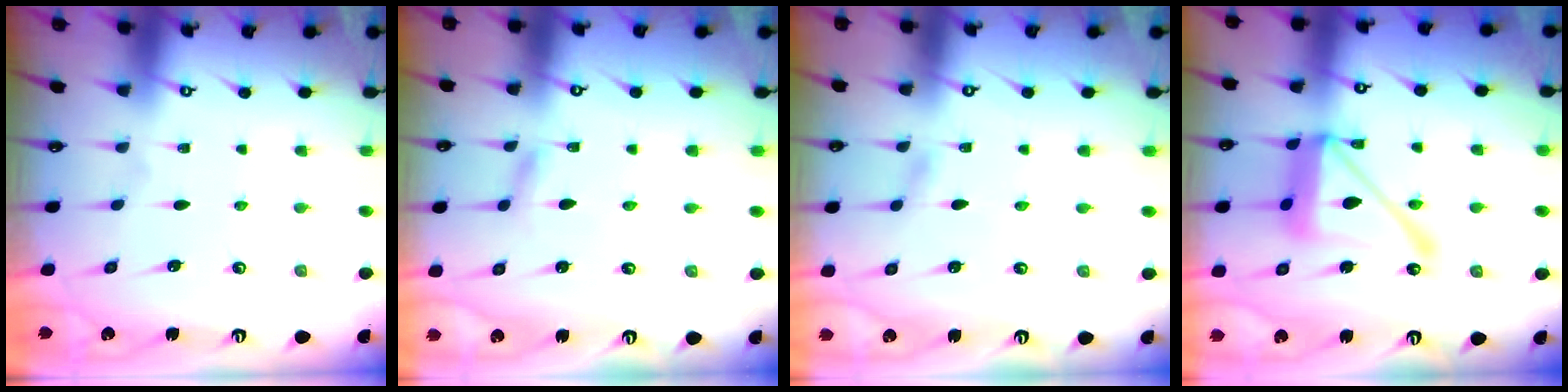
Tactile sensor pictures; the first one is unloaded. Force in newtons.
{"total": 2.1, "press": 2.1, "slide": 0.2}
{"total": 1.4, "press": 1.4, "slide": 0.2}
{"total": 17.0, "press": 16.9, "slide": 1.6}